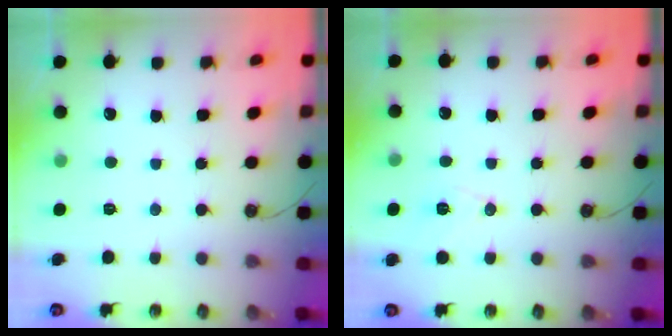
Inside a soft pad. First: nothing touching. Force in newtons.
{"total": 7.2, "press": 6.2, "slide": 3.8}